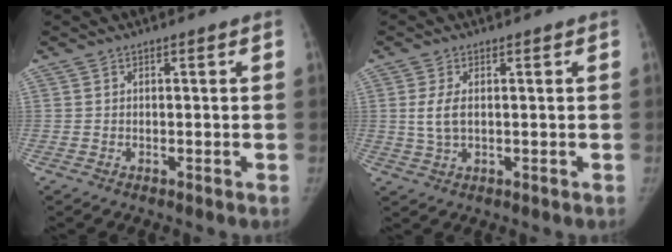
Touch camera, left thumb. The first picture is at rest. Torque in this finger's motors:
{"motor_torque": [0.47, 0.87, 0.78, -0.57, 0.19]}